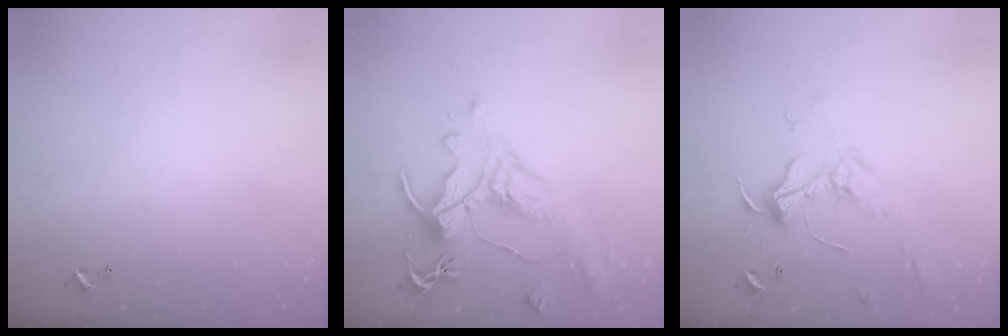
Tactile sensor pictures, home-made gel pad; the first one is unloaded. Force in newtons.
{"total": 1.6, "press": 0.3, "slide": 1.5}
{"total": 2.3, "press": 2.2, "slide": 0.7}